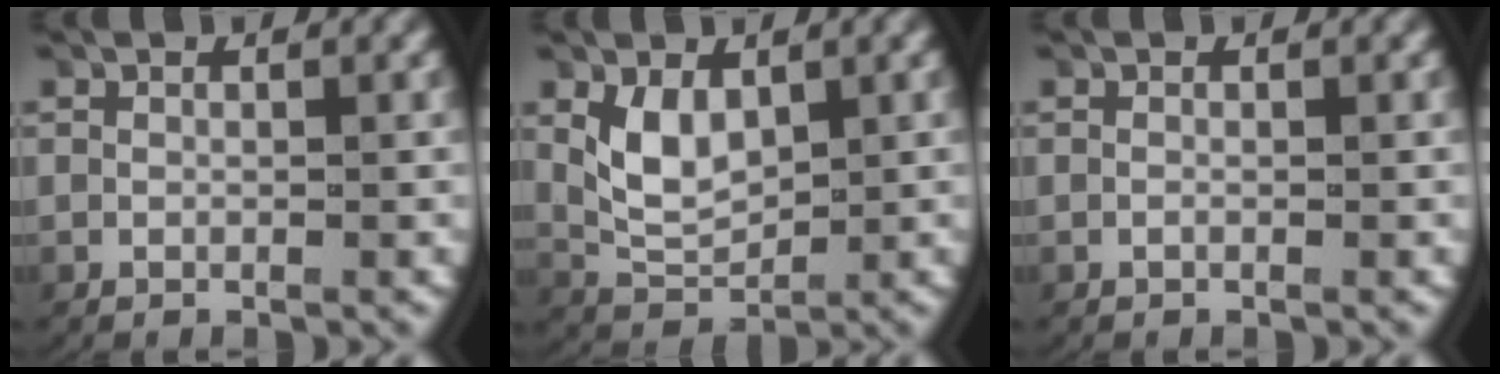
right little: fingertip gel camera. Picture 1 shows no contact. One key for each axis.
{"total": 4.4, "fx": 0.6, "fy": 3.0, "fz": 3.2, "tx": -0.074, "ty": -0.015, "tz": 0.019}
{"total": 0.0}